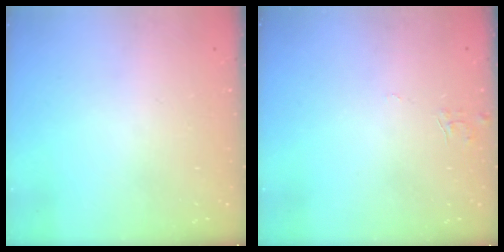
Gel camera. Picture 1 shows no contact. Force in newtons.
{"total": 5.2, "press": 5.2, "slide": 0.5}